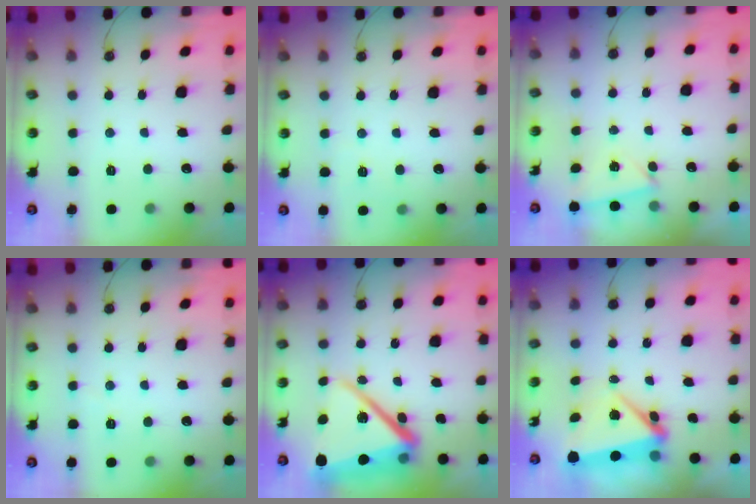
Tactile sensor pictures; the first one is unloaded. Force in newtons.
{"total": 2.4, "press": 2.2, "slide": 1.0}
{"total": 1.7, "press": 1.7, "slide": 0.4}
{"total": 3.1, "press": 3.1, "slide": 0.5}
{"total": 18.5, "press": 18.4, "slide": 1.7}
{"total": 6.9, "press": 5.8, "slide": 3.7}